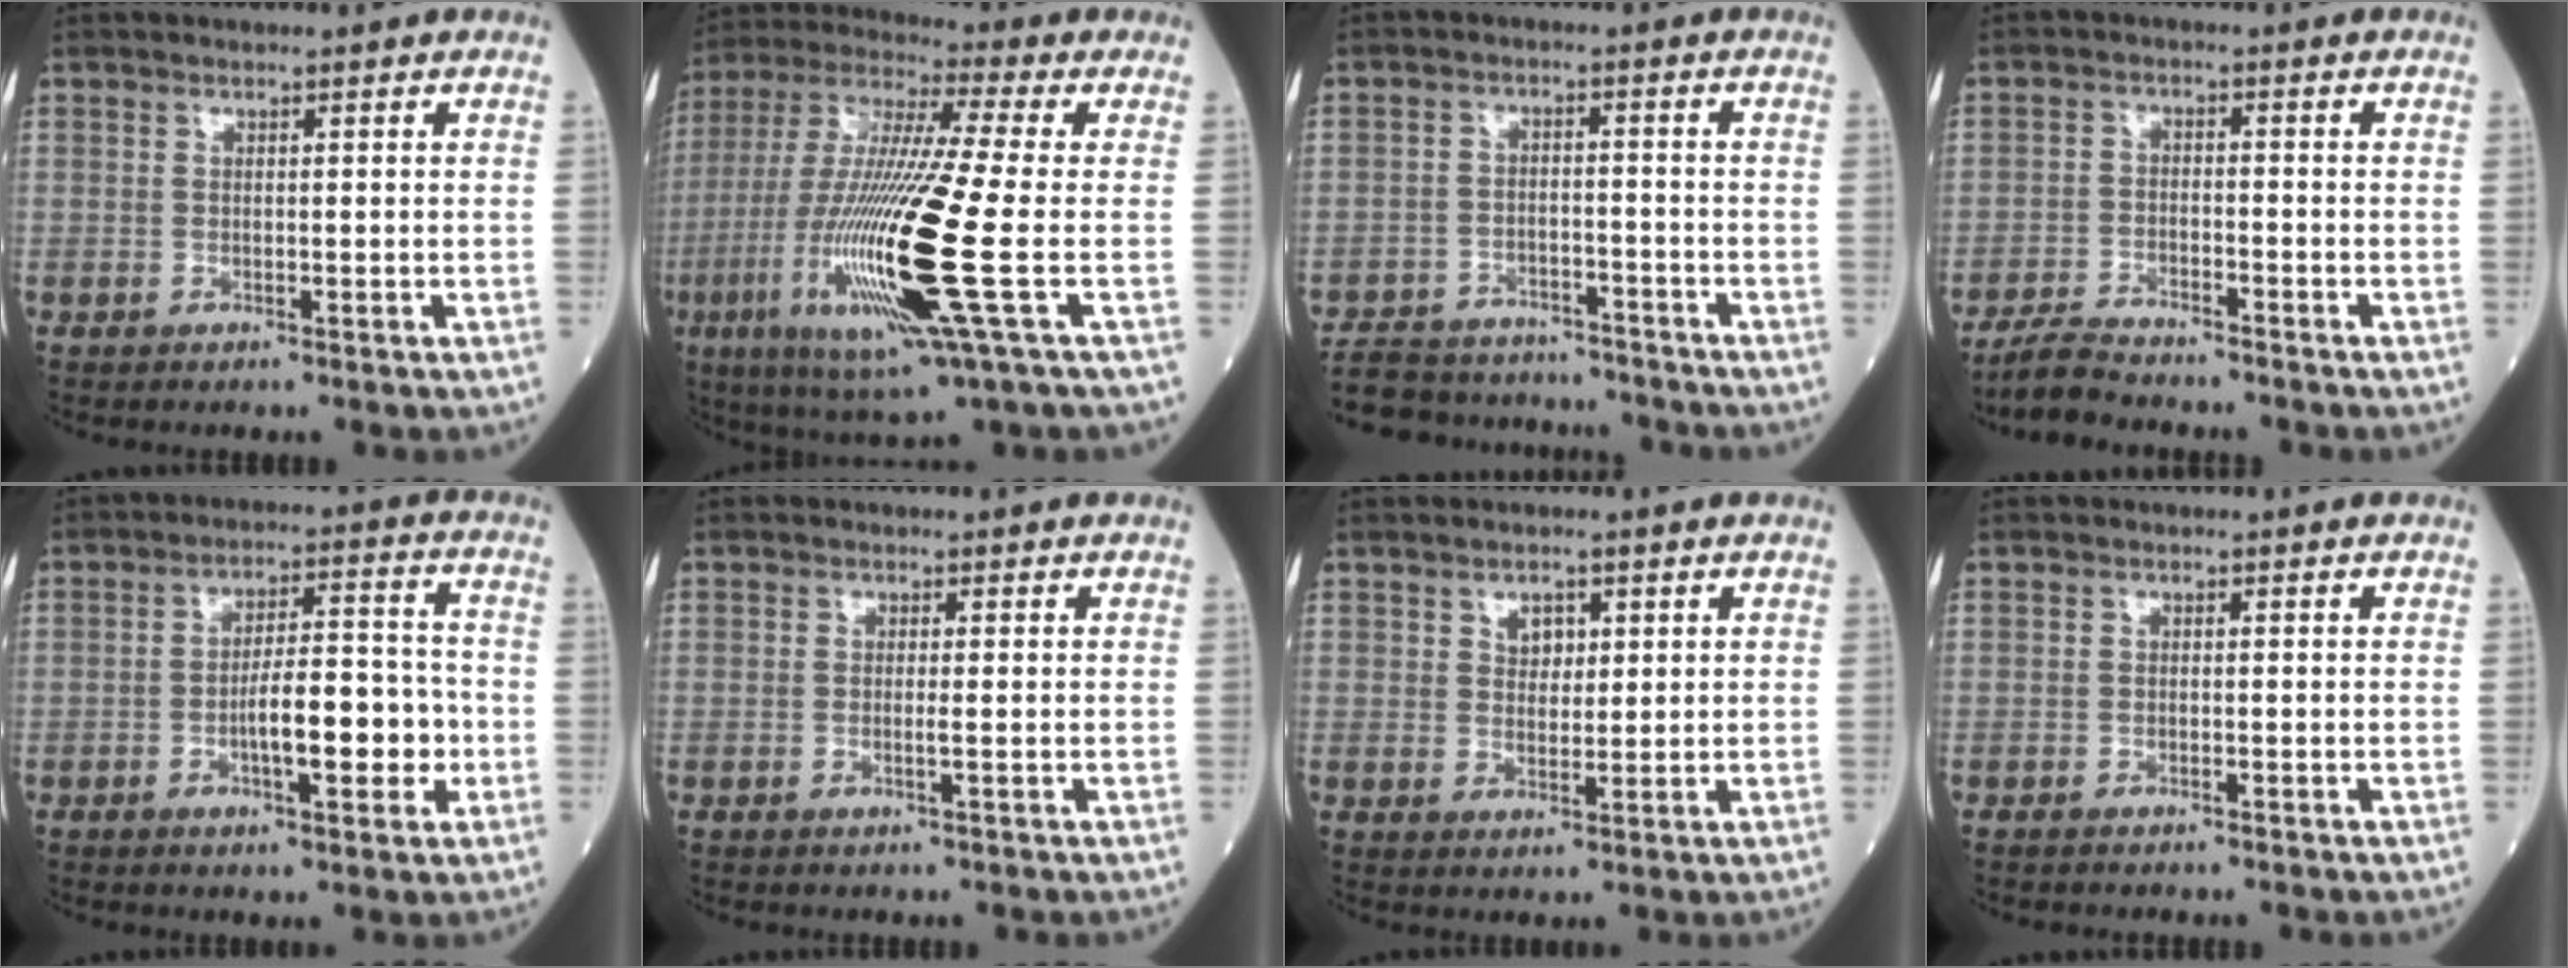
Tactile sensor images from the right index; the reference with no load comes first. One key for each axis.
{"total": 23.2, "fx": -5.3, "fy": 1.6, "fz": 22.6, "tx": -0.502, "ty": -0.038, "tz": -0.102}
{"total": 16.0, "fx": -14.2, "fy": 5.5, "fz": 4.7, "tx": -0.113, "ty": 0.012, "tz": -0.206}
{"total": 6.5, "fx": -6.0, "fy": 1.2, "fz": 2.2, "tx": -0.049, "ty": -0.018, "tz": -0.107}
{"total": 9.7, "fx": -2.6, "fy": 3.1, "fz": 8.8, "tx": -0.151, "ty": 0.022, "tz": -0.038}
{"total": 1.1, "fx": -0.2, "fy": 0.2, "fz": 1.1, "tx": -0.026, "ty": -0.002, "tz": -0.005}
{"total": 3.8, "fx": 1.5, "fy": 2.6, "fz": 2.3, "tx": -0.047, "ty": 0.006, "tz": 0.032}
{"total": 2.0, "fx": -1.6, "fy": 0.9, "fz": 0.8, "tx": -0.023, "ty": -0.005, "tz": -0.019}